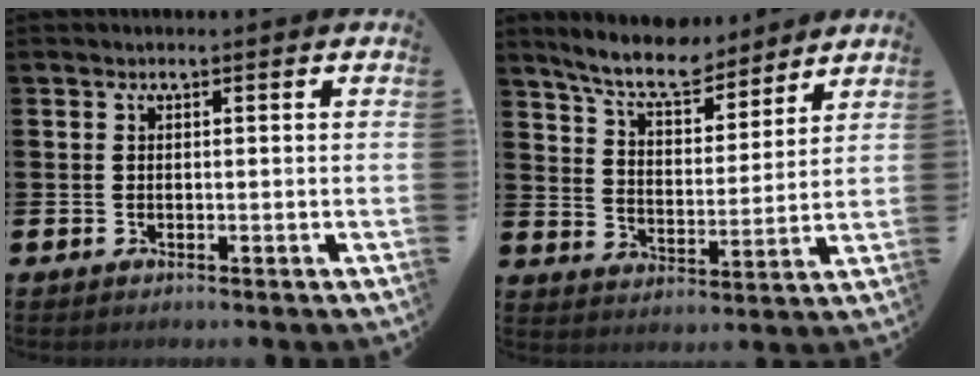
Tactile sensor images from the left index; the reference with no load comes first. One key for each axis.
{"total": 8.5, "fx": 7.8, "fy": 2.0, "fz": 2.9, "tx": -0.070, "ty": -0.047, "tz": 0.136}